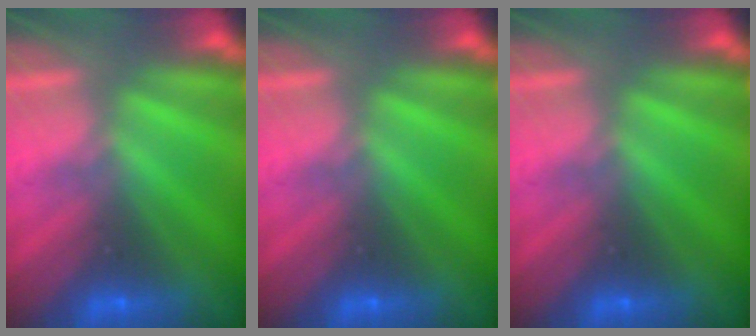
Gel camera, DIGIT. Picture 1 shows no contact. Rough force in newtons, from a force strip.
{"total": 0.0}
{"total": 0.0}